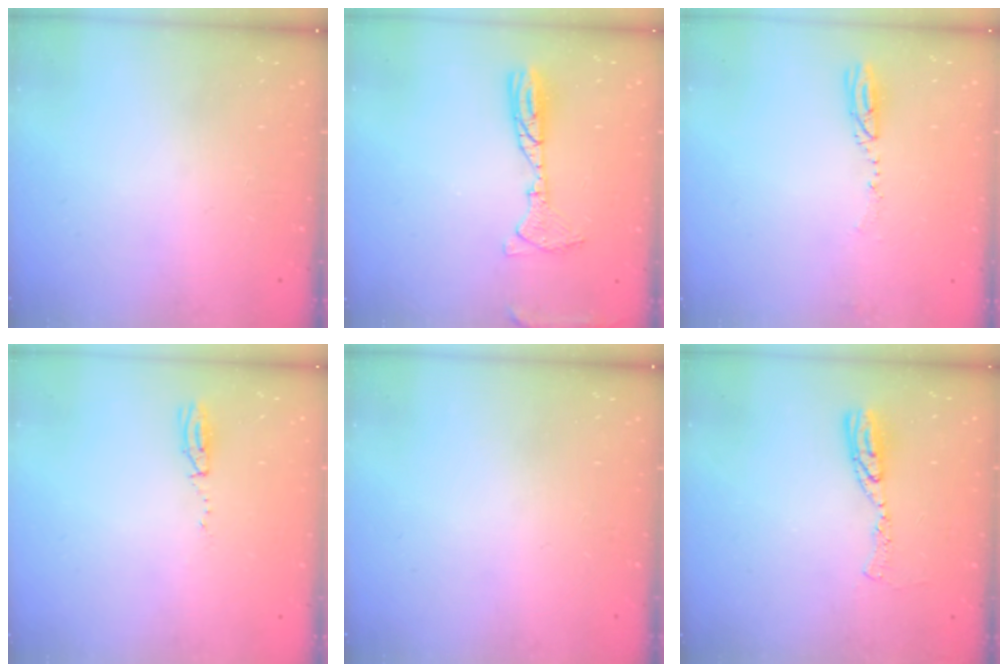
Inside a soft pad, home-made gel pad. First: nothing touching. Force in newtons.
{"total": 10.6, "press": 10.4, "slide": 2.2}
{"total": 3.6, "press": 3.5, "slide": 0.7}
{"total": 3.5, "press": 2.8, "slide": 2.1}
{"total": 0.0}
{"total": 8.2, "press": 8.1, "slide": 0.7}